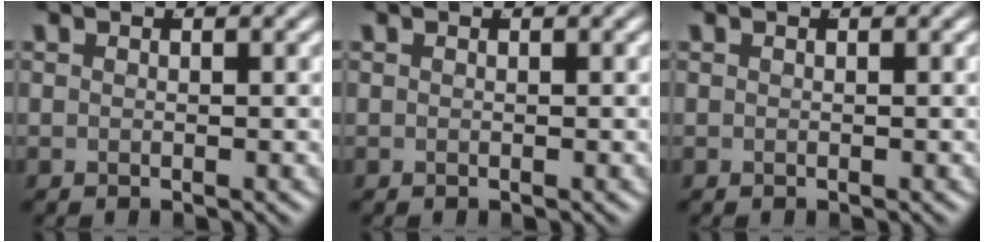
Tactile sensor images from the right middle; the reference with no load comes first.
{"total": 0.0}
{"total": 0.0}